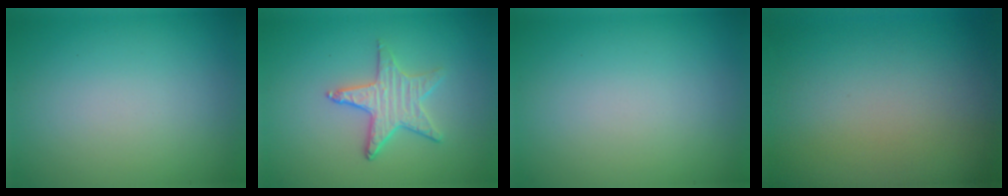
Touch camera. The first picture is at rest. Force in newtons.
{"total": 3.1, "press": 2.9, "slide": 1.1}
{"total": 0.0}
{"total": 0.0}